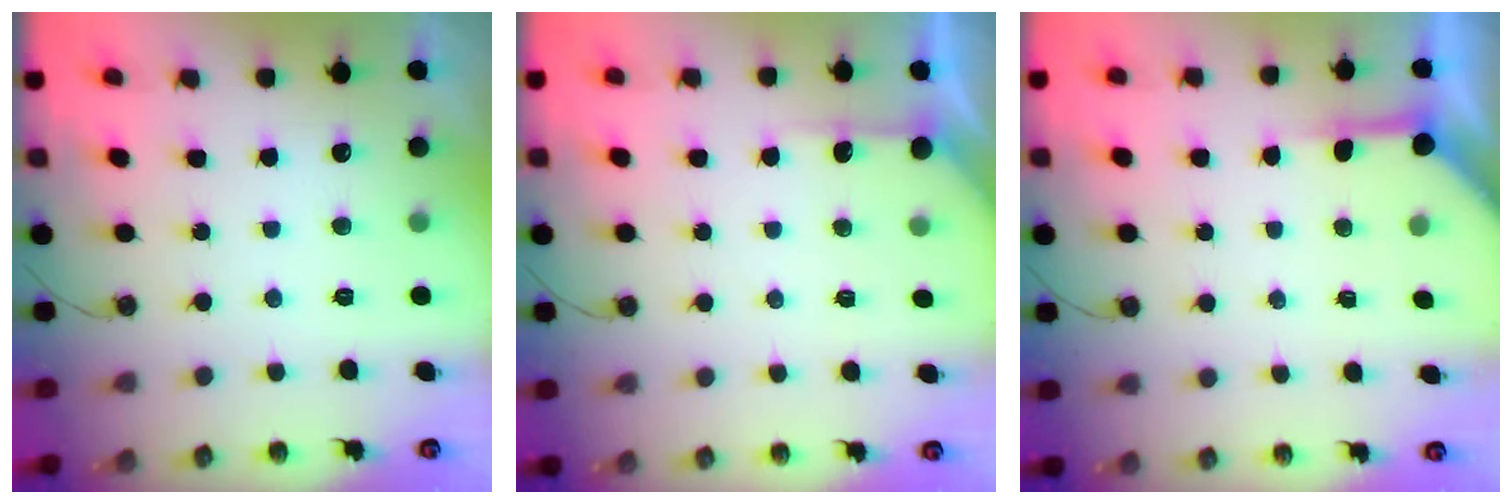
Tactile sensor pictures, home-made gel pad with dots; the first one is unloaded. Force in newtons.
{"total": 4.4, "press": 4.3, "slide": 0.5}
{"total": 4.8, "press": 4.8, "slide": 0.1}